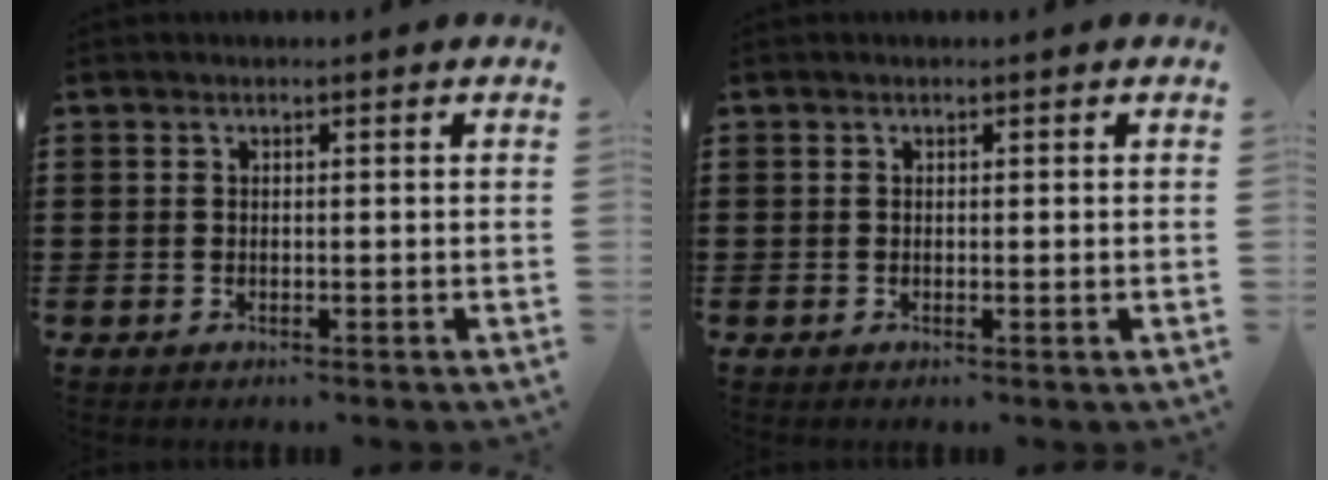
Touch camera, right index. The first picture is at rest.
{"total": 0.0}